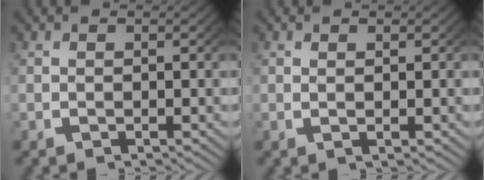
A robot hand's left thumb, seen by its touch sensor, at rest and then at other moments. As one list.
[{"total": 0.8, "force": [0.4, -0.1, 0.7], "torque": [-0.015, -0.004, 0.011]}]